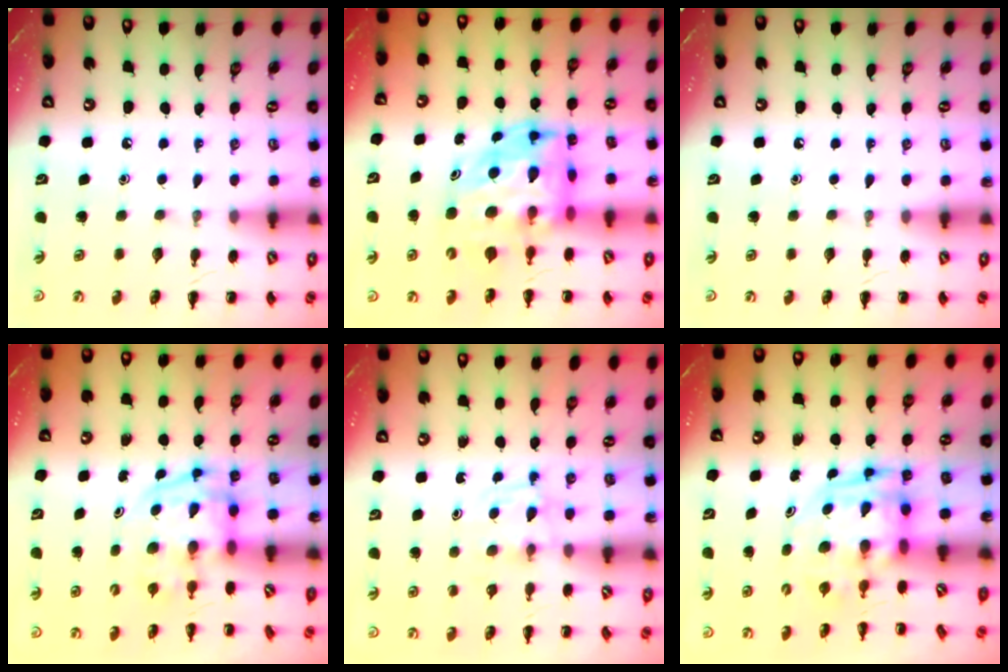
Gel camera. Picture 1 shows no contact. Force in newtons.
{"total": 11.0, "press": 10.6, "slide": 3.0}
{"total": 0.0}
{"total": 3.7, "press": 3.6, "slide": 0.6}
{"total": 2.8, "press": 2.5, "slide": 1.4}
{"total": 3.2, "press": 3.1, "slide": 0.7}